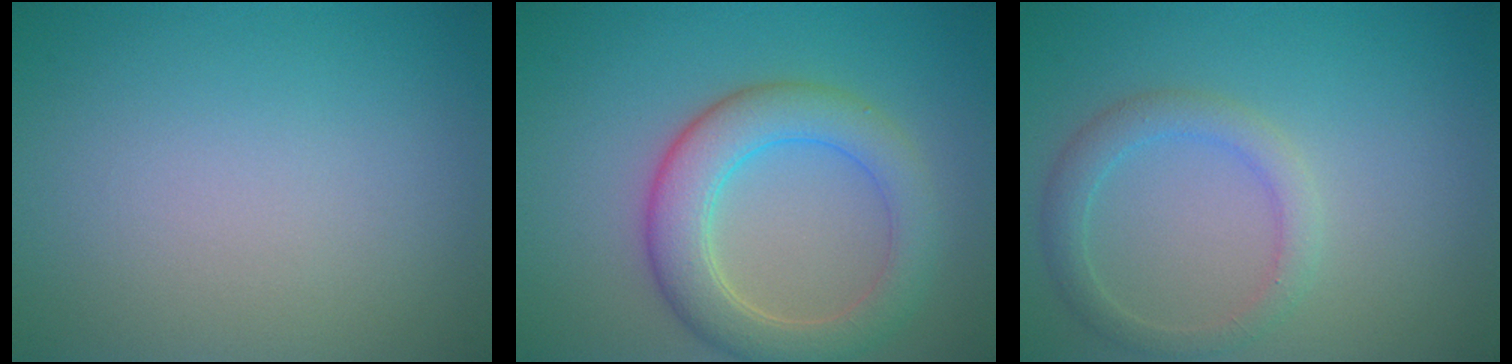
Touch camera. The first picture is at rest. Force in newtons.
{"total": 5.7, "press": 5.7, "slide": 0.3}
{"total": 2.5, "press": 2.5, "slide": 0.2}